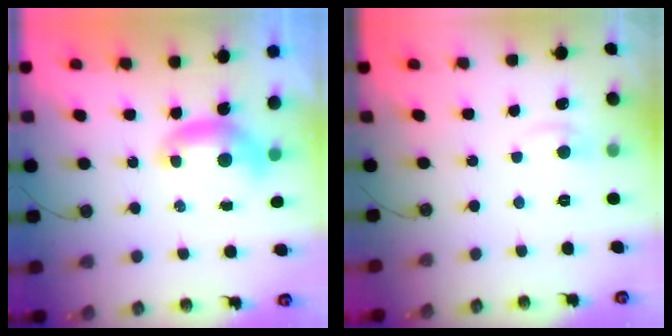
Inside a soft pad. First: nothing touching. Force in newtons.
{"total": 1.0, "press": 0.5, "slide": 0.9}